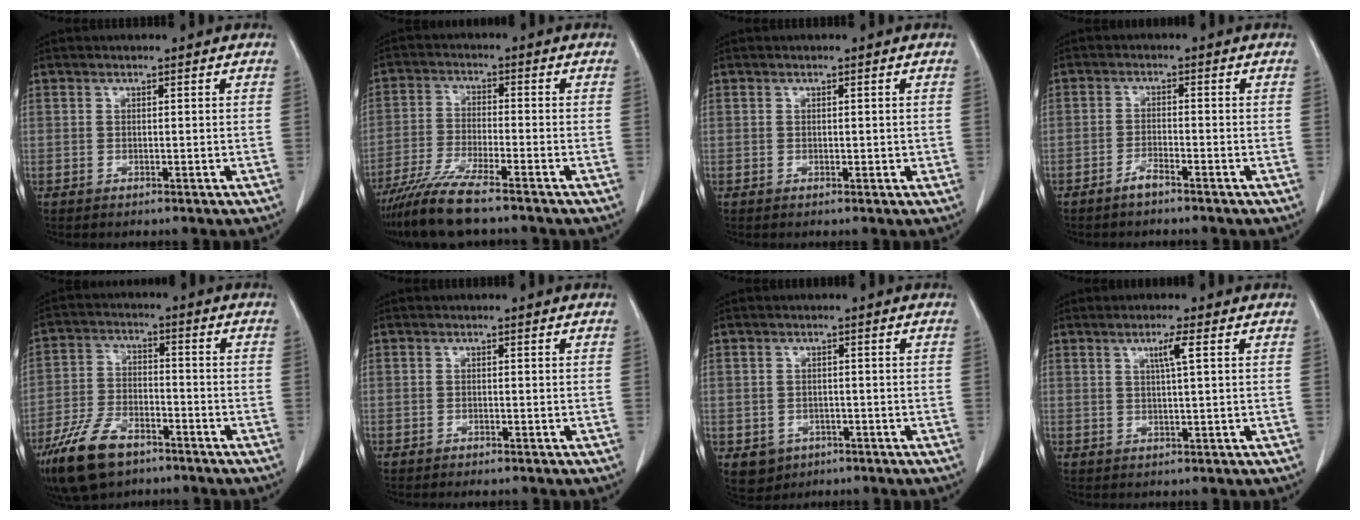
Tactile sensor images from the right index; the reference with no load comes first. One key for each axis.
{"total": 8.5, "fx": -6.9, "fy": 0.1, "fz": 4.9, "tx": -0.092, "ty": -0.024, "tz": -0.127}
{"total": 1.0, "fx": 0.2, "fy": 0.6, "fz": 0.8, "tx": -0.011, "ty": -0.002, "tz": 0.004}
{"total": 2.0, "fx": -1.7, "fy": 0.2, "fz": 1.0, "tx": -0.020, "ty": 0.001, "tz": -0.030}
{"total": 11.2, "fx": -7.4, "fy": 5.3, "fz": 6.5, "tx": -0.132, "ty": -0.010, "tz": -0.135}
{"total": 1.3, "fx": -1.1, "fy": 0.4, "fz": 0.6, "tx": -0.006, "ty": -0.001, "tz": -0.009}
{"total": 4.3, "fx": -1.8, "fy": 3.9, "fz": 0.8, "tx": -0.004, "ty": 0.007, "tz": -0.016}
{"total": 2.7, "fx": 0.9, "fy": -0.4, "fz": 2.5, "tx": -0.046, "ty": -0.001, "tz": 0.016}